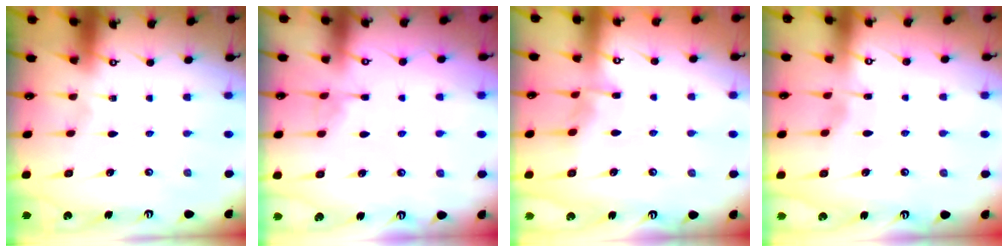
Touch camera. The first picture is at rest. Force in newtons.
{"total": 3.9, "press": 3.8, "slide": 0.5}
{"total": 5.7, "press": 5.7, "slide": 0.7}
{"total": 2.8, "press": 2.8, "slide": 0.4}